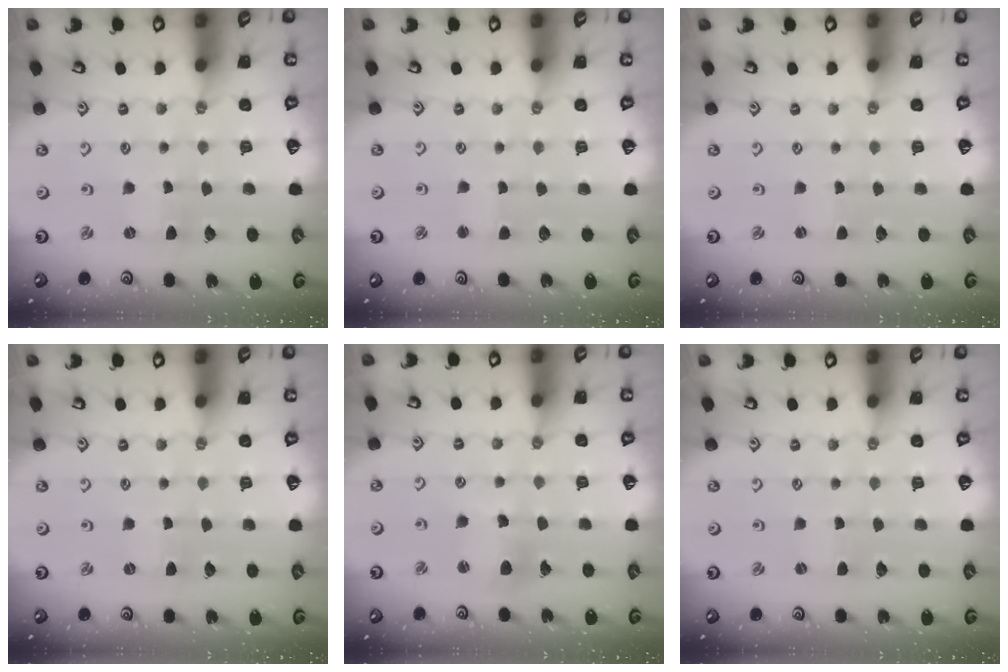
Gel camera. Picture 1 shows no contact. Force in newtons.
{"total": 1.4, "press": 1.4, "slide": 0.3}
{"total": 0.0}
{"total": 0.0}
{"total": 8.0, "press": 7.9, "slide": 1.1}
{"total": 0.0}